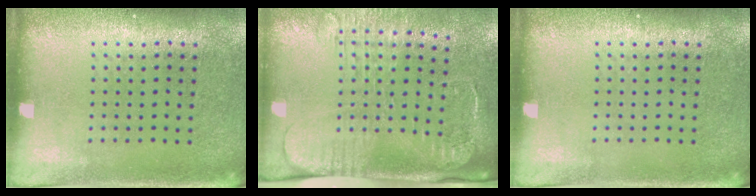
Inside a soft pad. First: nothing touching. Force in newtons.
{"total": 2.6, "press": 2.1, "slide": 1.7}
{"total": 0.0}